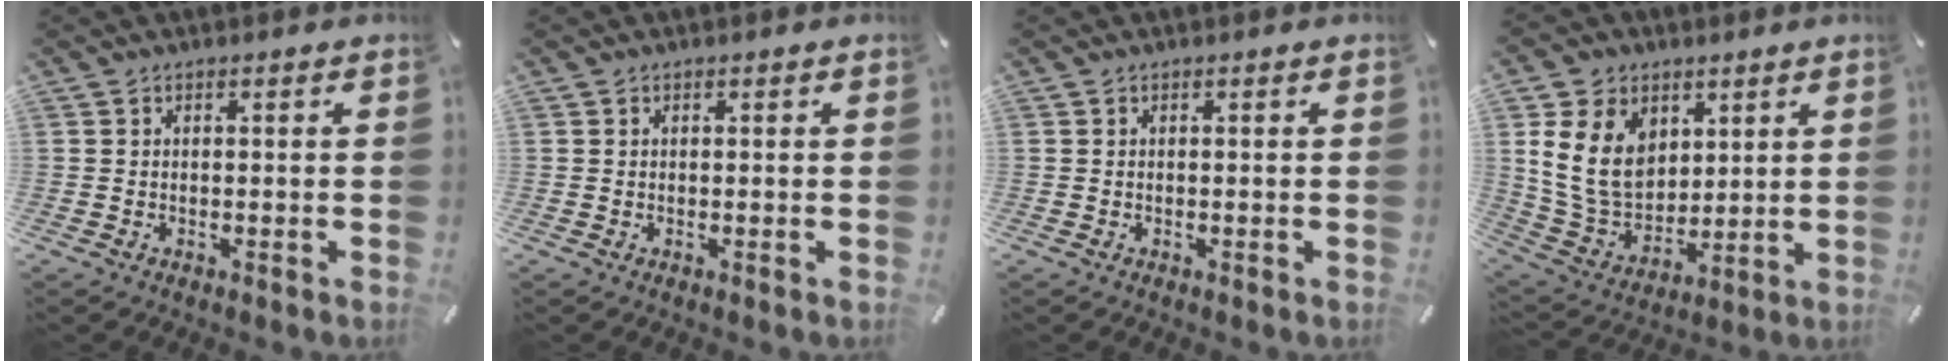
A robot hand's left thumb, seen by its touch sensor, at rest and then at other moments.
{"total": 0.0}
{"total": 0.0}
{"total": 14.5, "force": [4.4, 11.5, 7.6], "torque": [-0.176, -0.016, 0.082]}